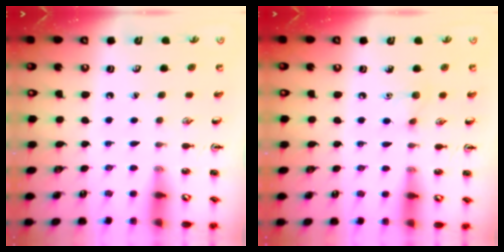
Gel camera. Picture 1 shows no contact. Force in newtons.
{"total": 6.1, "press": 5.8, "slide": 1.9}